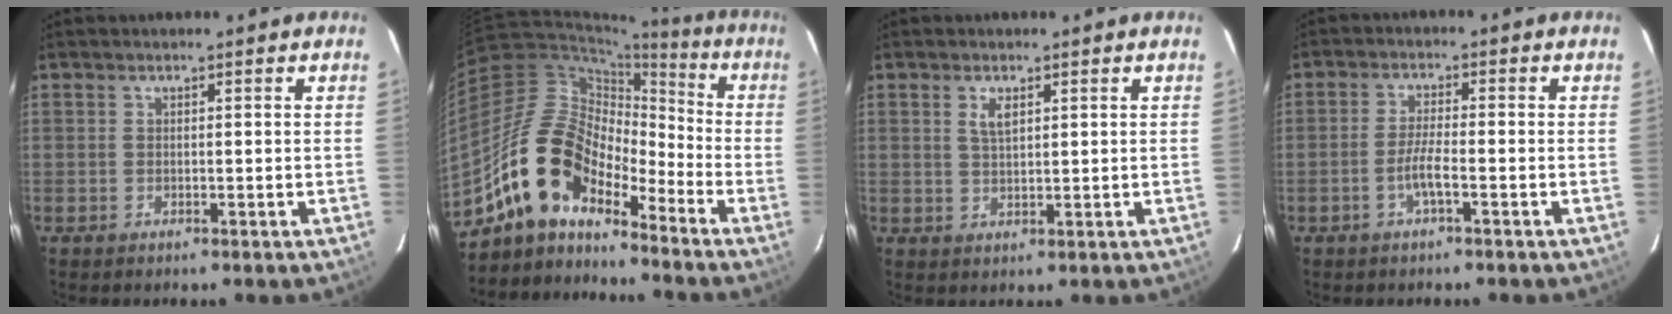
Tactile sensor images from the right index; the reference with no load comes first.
{"total": 14.3, "force": [-10.8, 6.8, 6.5], "torque": [-0.116, 0.020, -0.206]}
{"total": 2.7, "force": [1.2, 1.1, 2.2], "torque": [-0.040, 0.000, 0.023]}
{"total": 3.8, "force": [-1.8, 0.1, 3.3], "torque": [-0.070, 0.001, -0.036]}